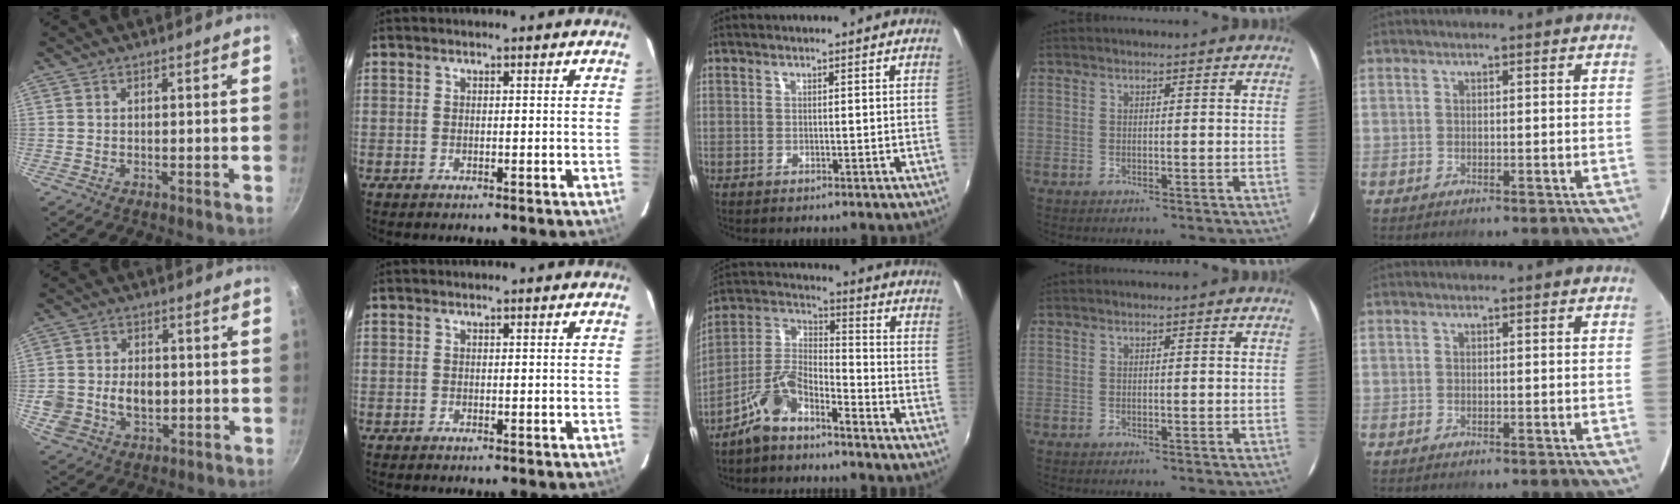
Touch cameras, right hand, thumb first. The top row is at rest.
{"thumb": {"total": 10.1, "force": [-1.0, 7.6, 6.5], "torque": [-0.108, 0.002, -0.015]}, "middle": {"total": 8.3, "force": [-5.9, 2.8, 5.2], "torque": [-0.123, 0.022, -0.118]}}